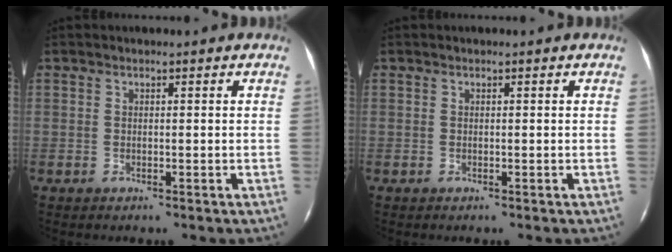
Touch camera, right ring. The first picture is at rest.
{"total": 0.0}